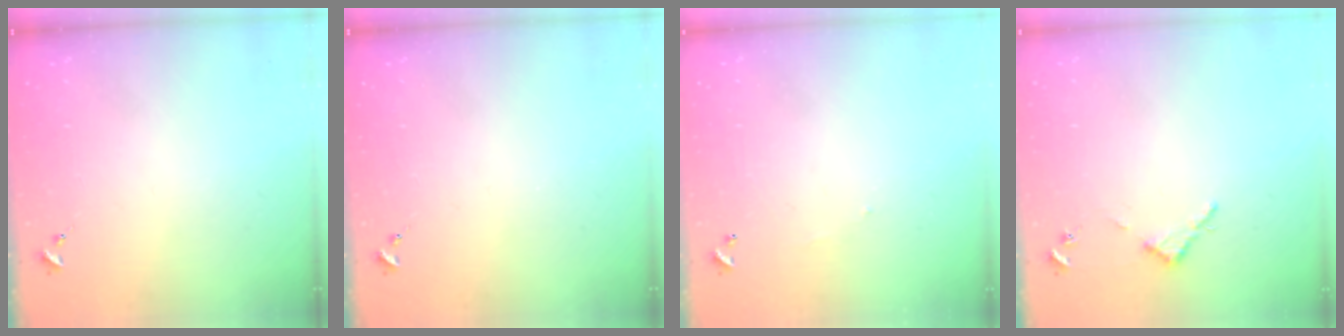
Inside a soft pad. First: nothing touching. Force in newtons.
{"total": 0.0}
{"total": 3.8, "press": 3.8, "slide": 0.1}
{"total": 2.8, "press": 2.8, "slide": 0.3}